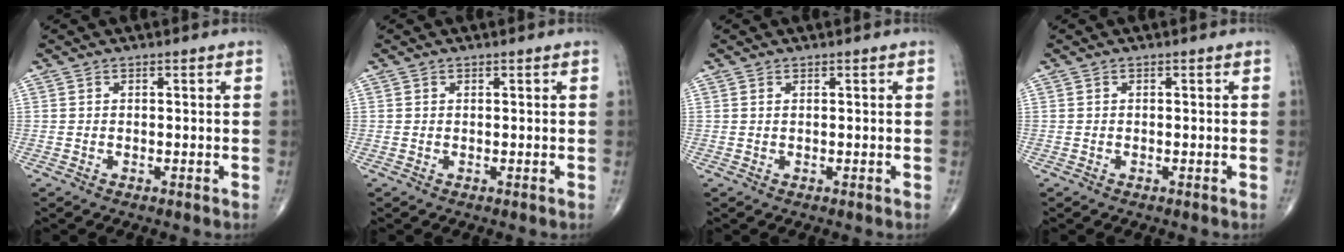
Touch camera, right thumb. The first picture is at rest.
{"total": 0.0}
{"total": 0.0}
{"total": 0.0}